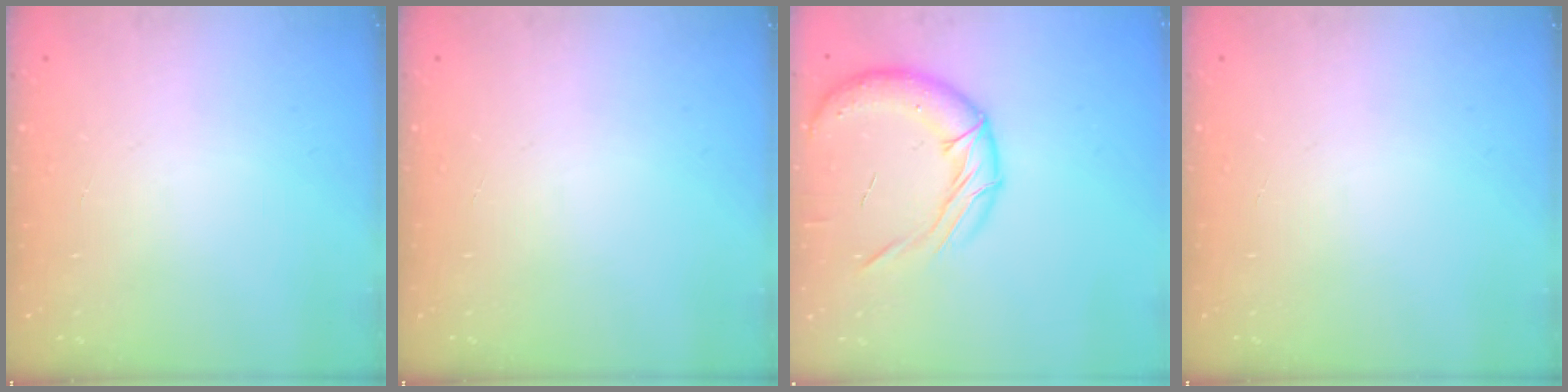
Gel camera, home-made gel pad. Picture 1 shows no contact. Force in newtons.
{"total": 0.0}
{"total": 16.1, "press": 15.9, "slide": 2.5}
{"total": 0.0}